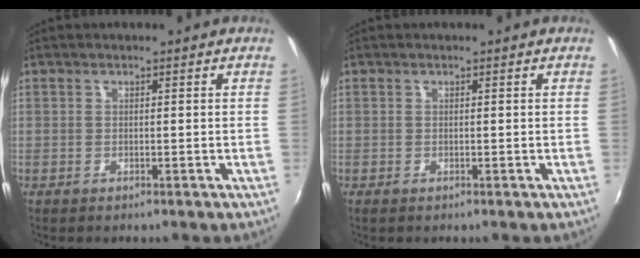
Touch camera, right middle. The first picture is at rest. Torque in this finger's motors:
{"motor_torque": [0.02, -0.05, -0.01, 0.00]}